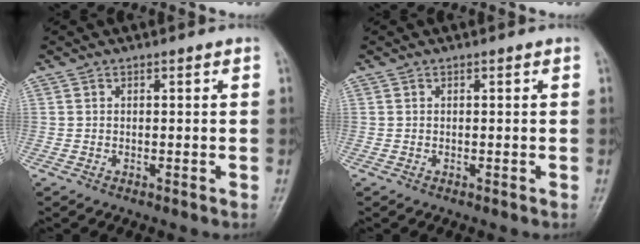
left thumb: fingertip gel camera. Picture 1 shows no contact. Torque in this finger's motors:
{"motor_torque": [-0.02, 0.02, 0.00, -0.03, 0.00]}